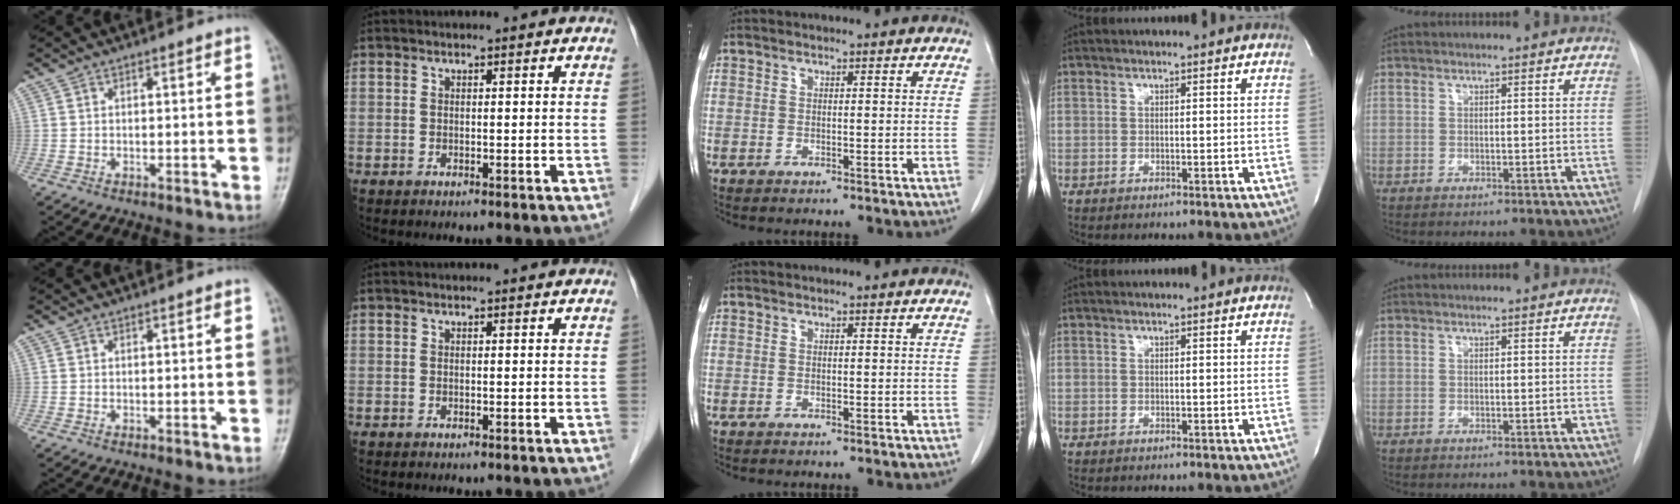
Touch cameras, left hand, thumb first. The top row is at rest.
{}